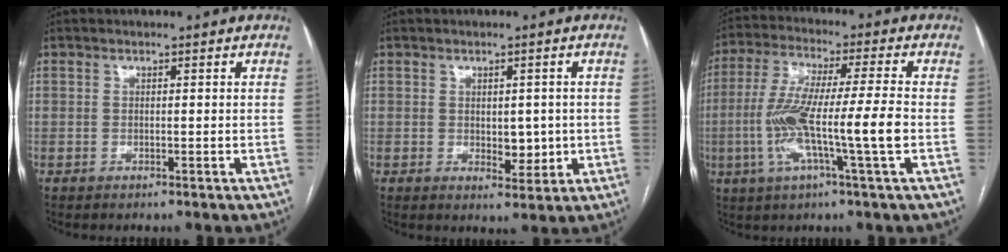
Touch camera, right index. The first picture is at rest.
{"total": 4.1, "force": [-0.2, 2.3, 3.4], "torque": [-0.042, -0.003, 0.007]}
{"total": 13.0, "force": [-2.7, -0.2, 12.7], "torque": [-0.252, -0.001, -0.056]}